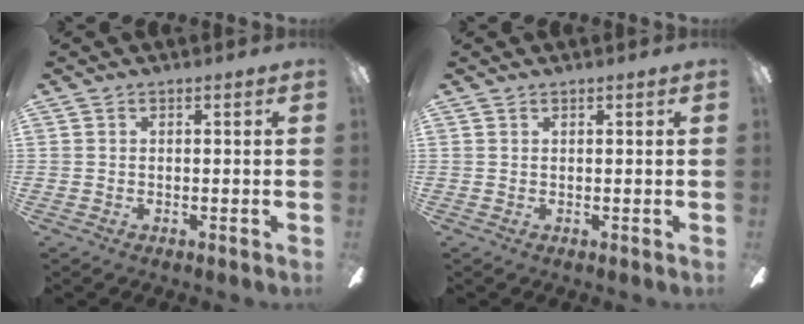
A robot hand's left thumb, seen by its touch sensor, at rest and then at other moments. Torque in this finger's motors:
{"motor_torque": [0.26, 0.05, 0.08, -0.07, -0.03]}